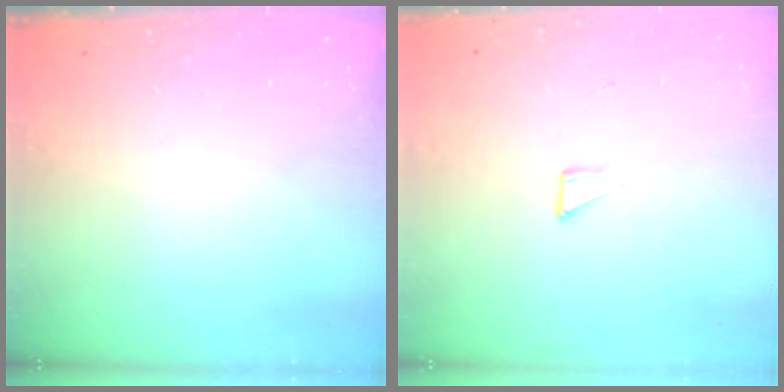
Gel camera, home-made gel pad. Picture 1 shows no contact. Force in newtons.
{"total": 3.6, "press": 3.6, "slide": 0.4}